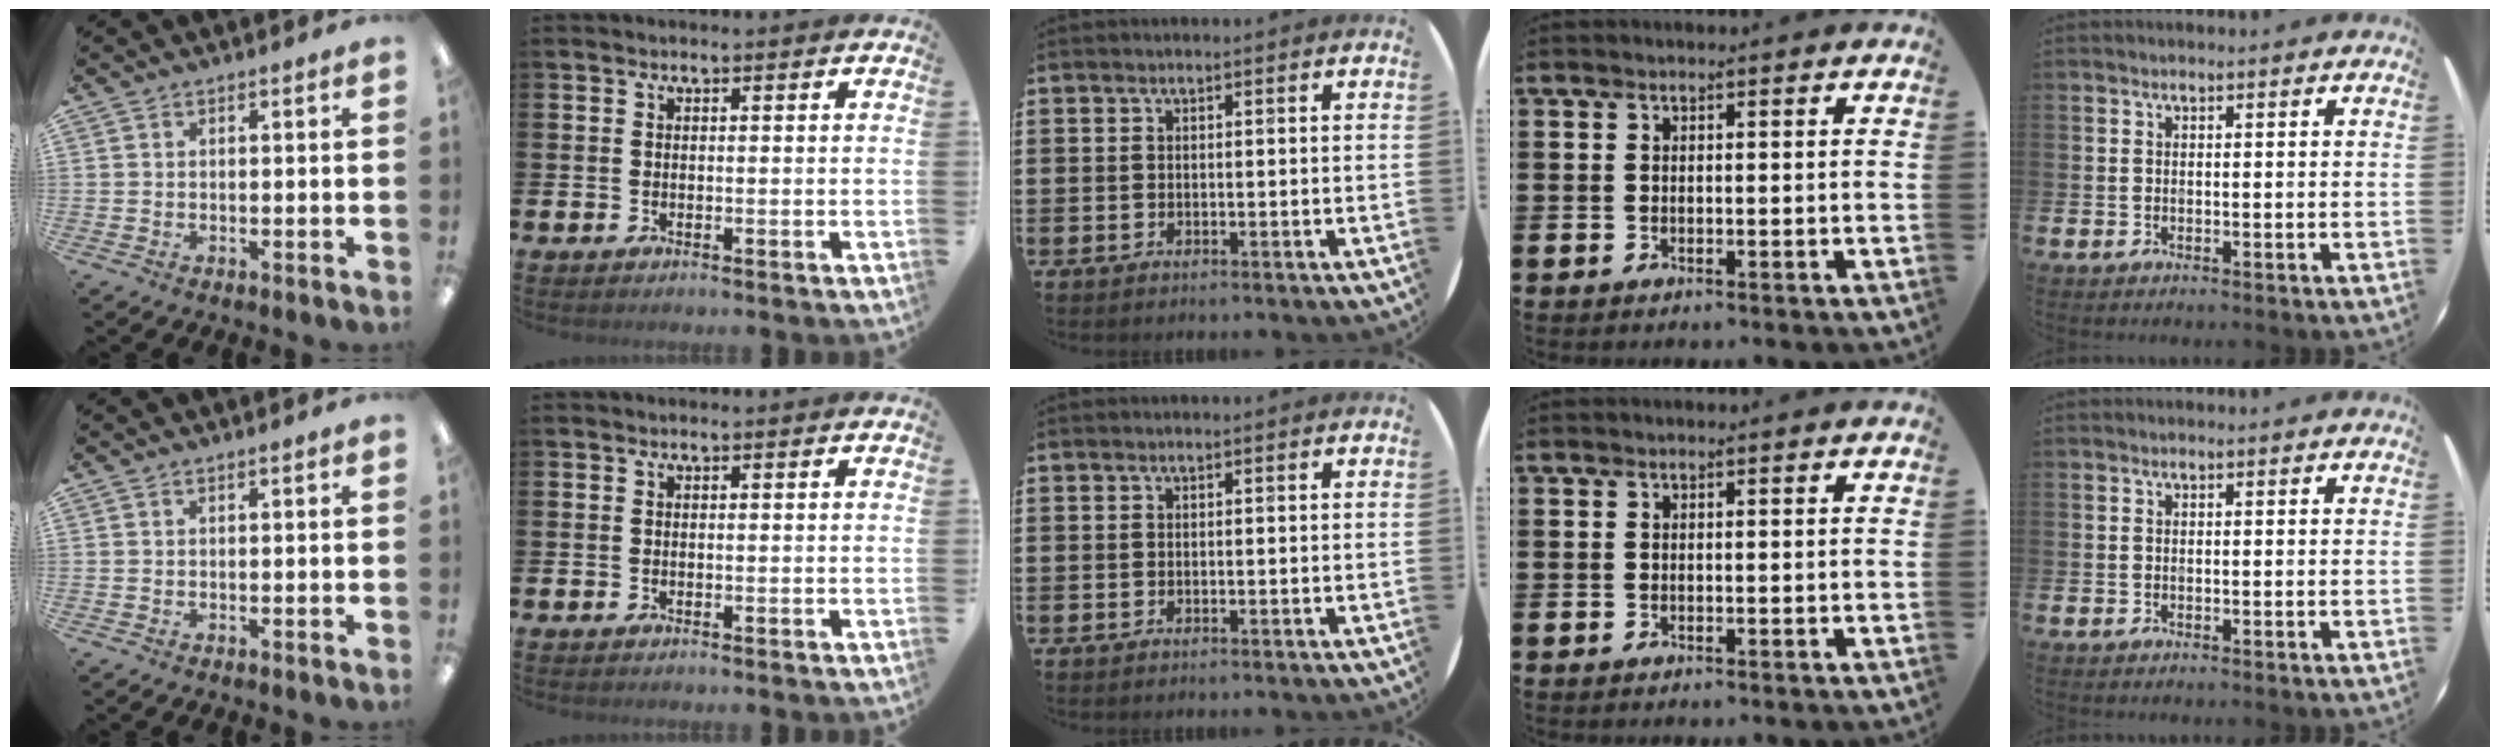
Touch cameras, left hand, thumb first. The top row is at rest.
{}